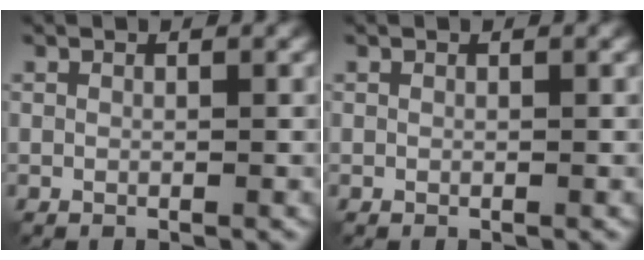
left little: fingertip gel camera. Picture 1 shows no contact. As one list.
[{"total": 0.0}]